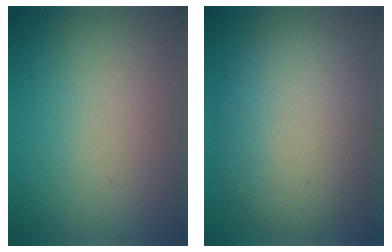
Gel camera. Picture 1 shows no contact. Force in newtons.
{"total": 8.5, "press": 8.5, "slide": 0.3}